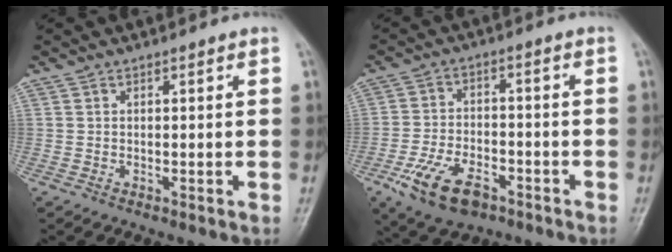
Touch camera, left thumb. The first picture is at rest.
{"total": 11.1, "force": [-6.0, 6.0, 7.2], "torque": [-0.129, 0.018, -0.105]}